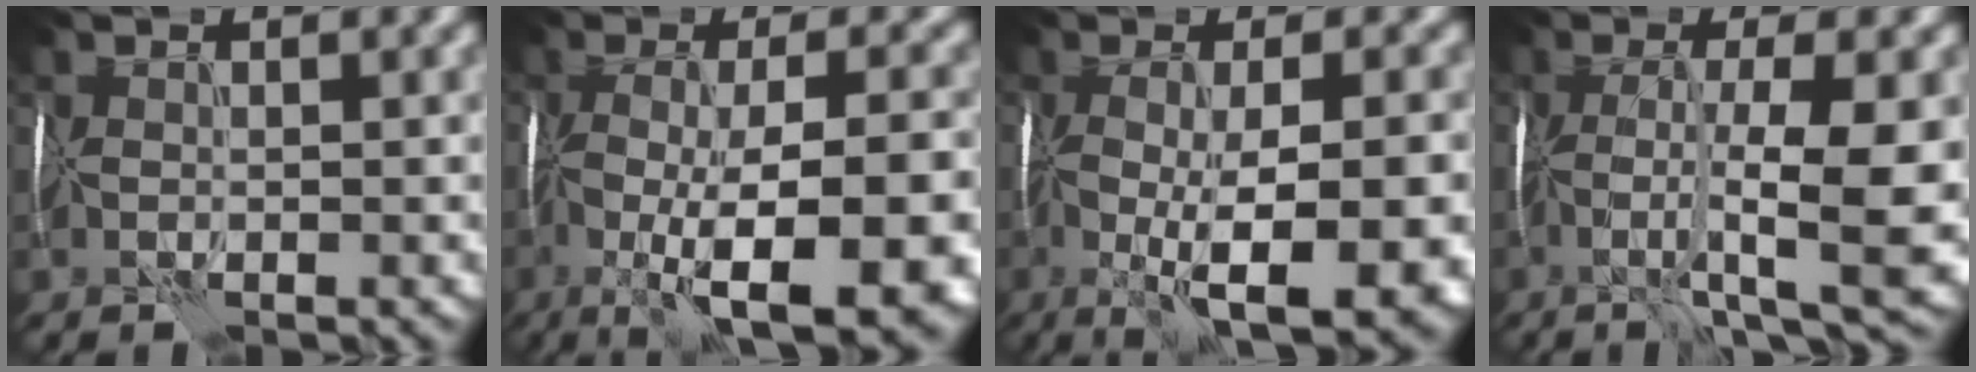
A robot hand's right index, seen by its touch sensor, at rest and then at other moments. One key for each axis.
{"total": 13.6, "fx": -5.6, "fy": 3.7, "fz": 11.8, "tx": -0.190, "ty": -0.013, "tz": -0.086}
{"total": 11.9, "fx": -4.1, "fy": 3.5, "fz": 10.5, "tx": -0.169, "ty": -0.020, "tz": -0.053}
{"total": 10.4, "fx": -2.7, "fy": 2.0, "fz": 9.9, "tx": -0.150, "ty": -0.004, "tz": -0.036}